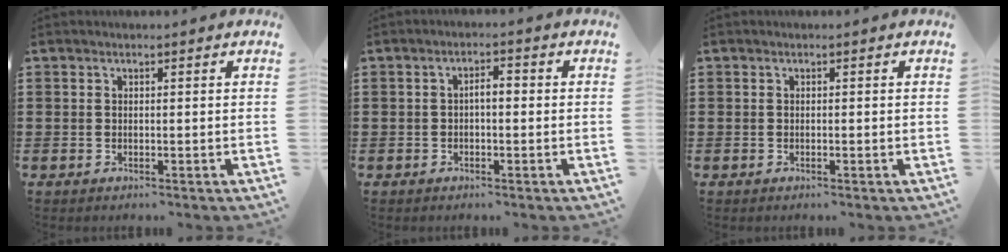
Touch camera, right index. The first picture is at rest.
{"total": 2.1, "force": [-0.4, 0.7, 1.9], "torque": [-0.036, 0.004, -0.010]}
{"total": 0.0}